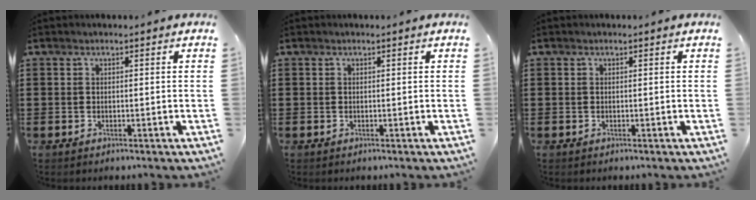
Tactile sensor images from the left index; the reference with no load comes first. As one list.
[{"total": 0.0}, {"total": 0.0}]